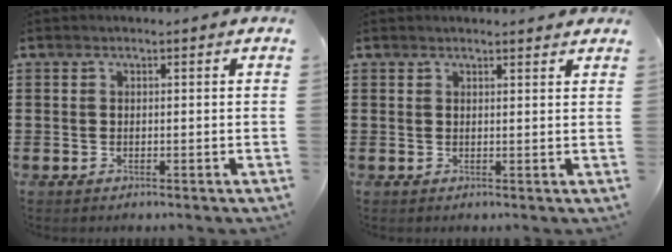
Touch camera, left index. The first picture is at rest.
{"total": 1.5, "force": [1.4, 0.0, 0.4], "torque": [-0.010, 0.001, 0.028]}